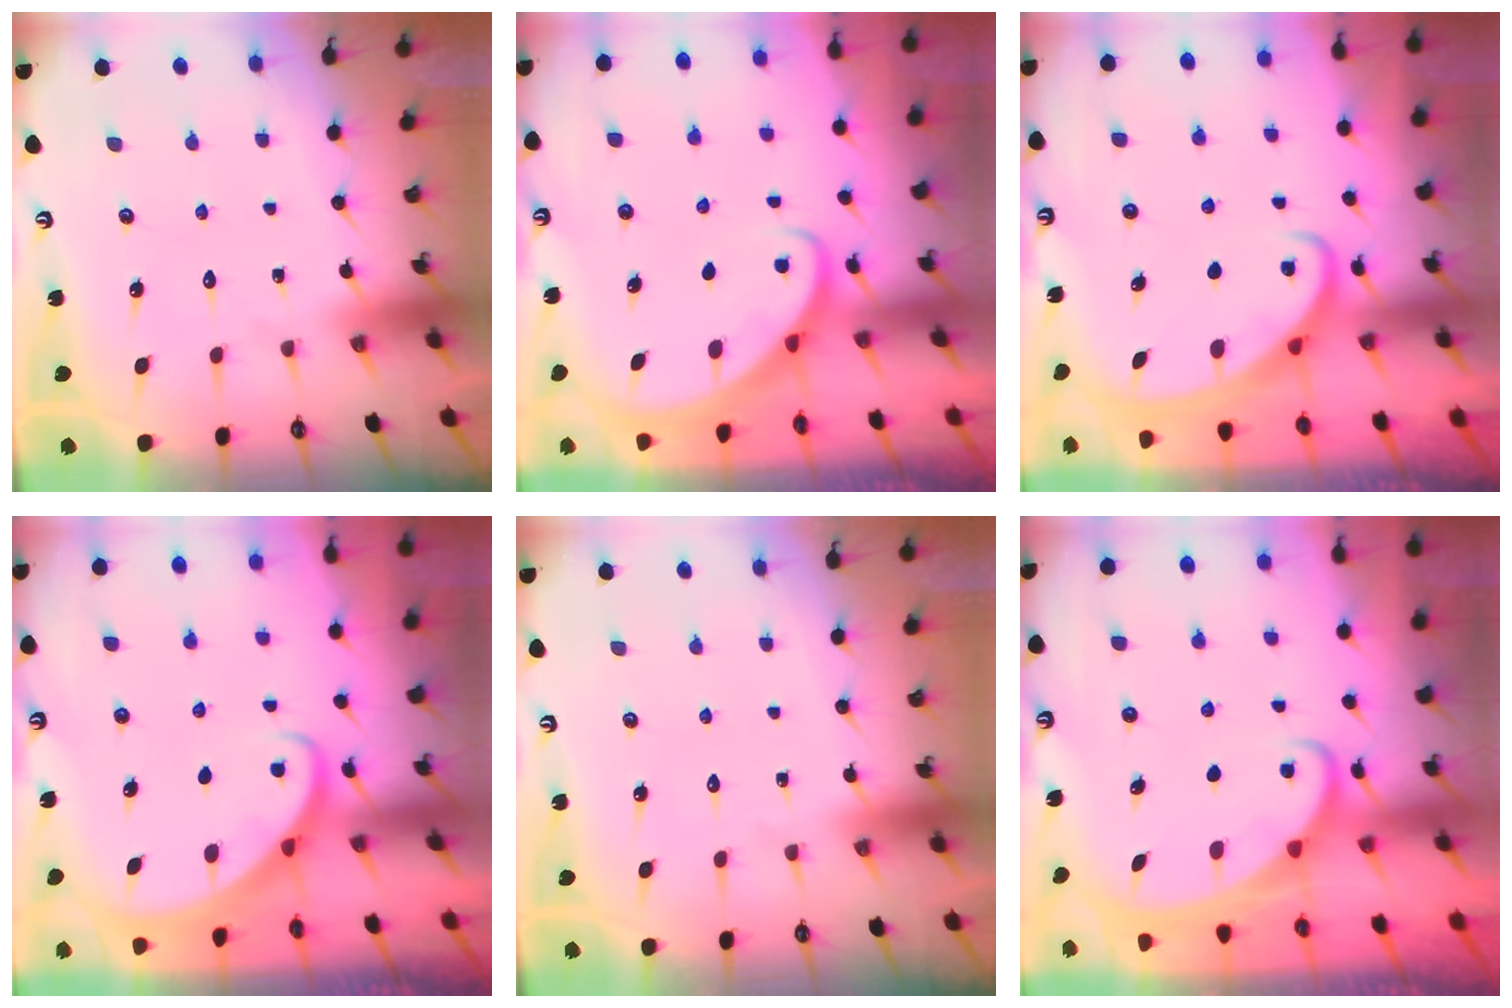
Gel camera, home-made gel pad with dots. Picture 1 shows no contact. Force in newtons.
{"total": 2.7, "press": 2.7, "slide": 0.1}
{"total": 2.6, "press": 2.6, "slide": 0.3}
{"total": 2.7, "press": 2.7, "slide": 0.2}
{"total": 0.0}
{"total": 2.3, "press": 2.2, "slide": 0.3}